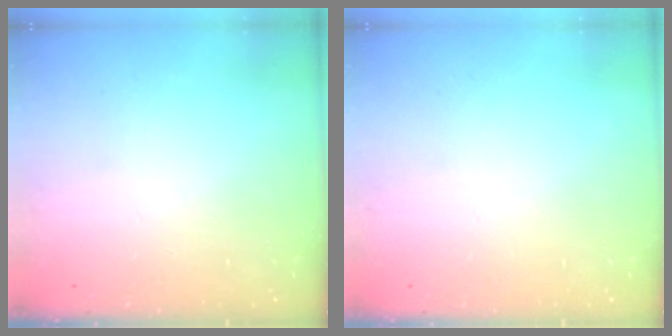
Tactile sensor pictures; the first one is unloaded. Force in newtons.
{"total": 0.0}